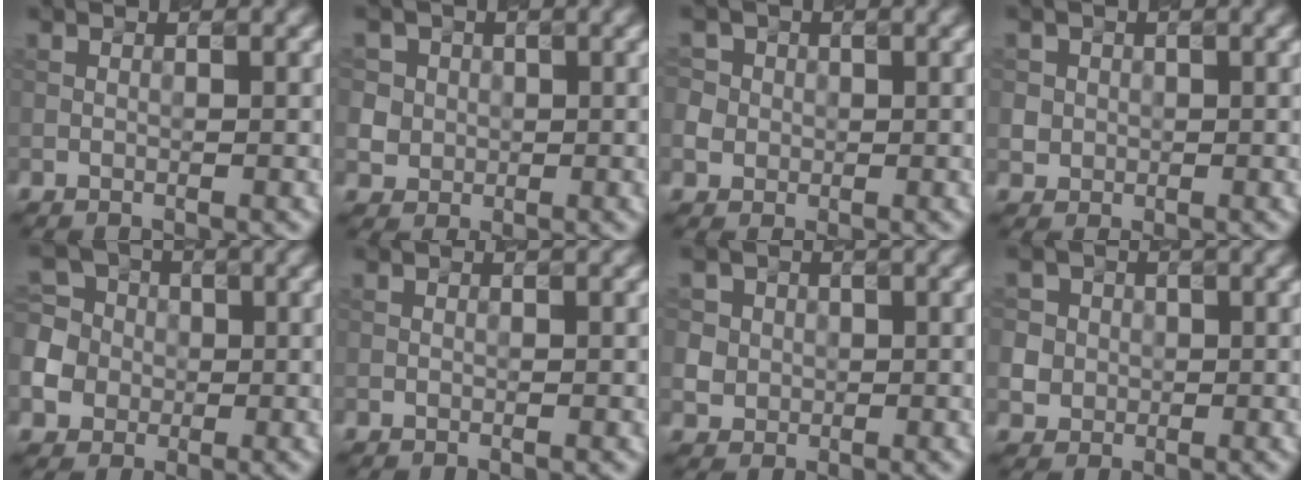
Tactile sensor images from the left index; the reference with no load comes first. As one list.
[{"total": 5.0, "force": [1.8, 4.4, 1.6], "torque": [-0.030, 0.017, 0.025]}, {"total": 4.1, "force": [0.9, 3.7, 1.3], "torque": [-0.023, 0.021, 0.004]}, {"total": 2.4, "force": [0.6, 2.2, 0.7], "torque": [-0.007, 0.001, 0.018]}, {"total": 7.2, "force": [-1.5, 6.6, 2.4], "torque": [-0.056, 0.013, -0.051]}, {"total": 0.0}, {"total": 4.3, "force": [1.6, 3.8, 1.4], "torque": [-0.027, 0.012, 0.026]}, {"total": 4.9, "force": [1.2, 4.5, 1.5], "torque": [-0.030, 0.026, 0.012]}]